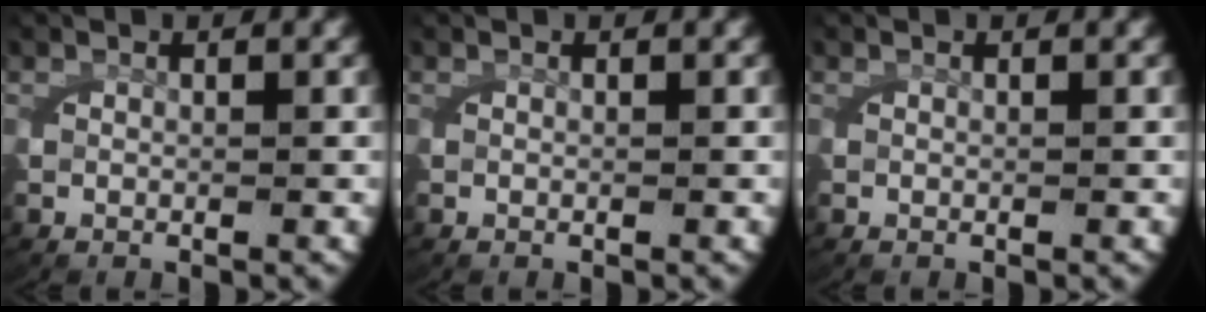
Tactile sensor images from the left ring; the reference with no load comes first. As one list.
[{"total": 0.0}, {"total": 0.0}]